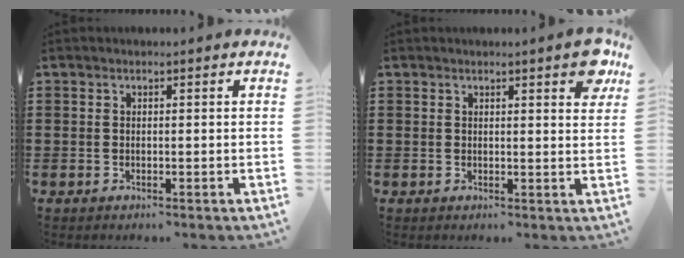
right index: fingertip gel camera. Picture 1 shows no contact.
{"total": 2.9, "force": [2.0, 0.7, 2.1], "torque": [-0.022, -0.002, 0.029]}